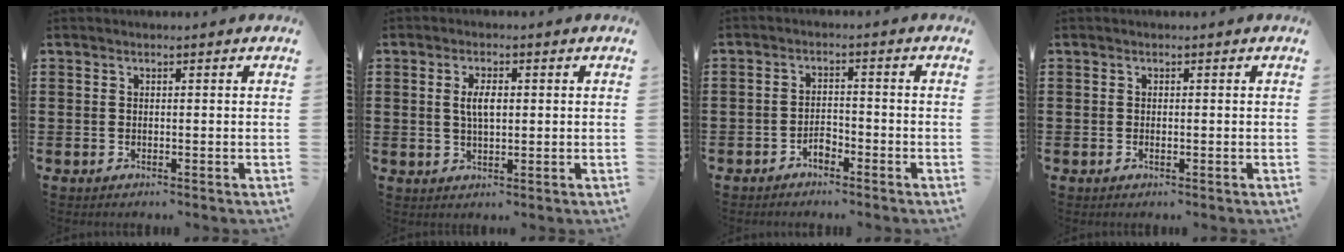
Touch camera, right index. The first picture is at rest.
{"total": 3.8, "force": [0.5, 1.4, 3.5], "torque": [-0.070, 0.006, 0.006]}
{"total": 2.5, "force": [-2.0, 1.0, 1.1], "torque": [-0.026, 0.006, -0.041]}
{"total": 0.6, "force": [-0.2, 0.2, 0.6], "torque": [-0.012, -0.004, -0.002]}